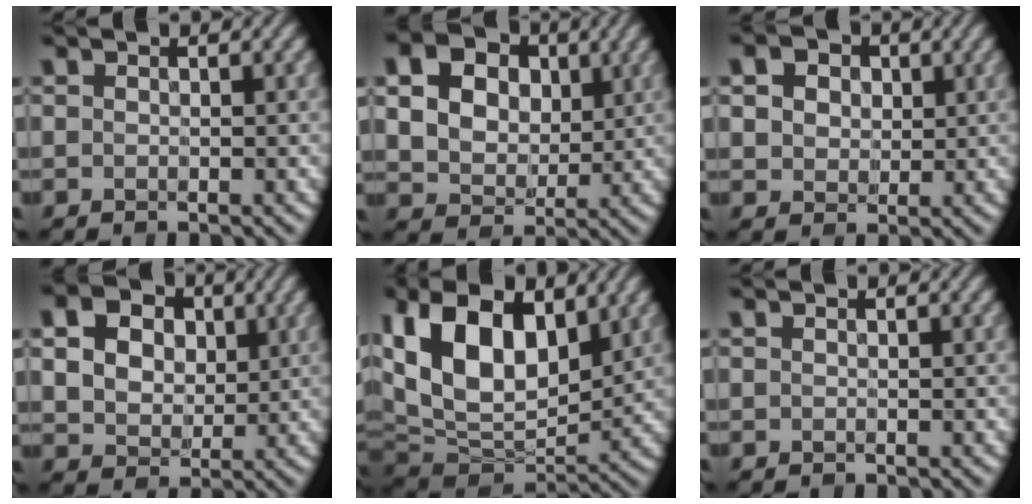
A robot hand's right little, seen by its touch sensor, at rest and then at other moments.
{"total": 15.6, "force": [5.9, 12.2, 7.8], "torque": [-0.182, 0.027, 0.111]}
{"total": 7.8, "force": [3.4, 5.7, 4.0], "torque": [-0.097, 0.021, 0.045]}
{"total": 11.8, "force": [4.6, 8.9, 6.3], "torque": [-0.140, 0.029, 0.085]}
{"total": 14.3, "force": [4.0, 8.7, 10.6], "torque": [-0.217, 0.009, 0.070]}
{"total": 0.0}